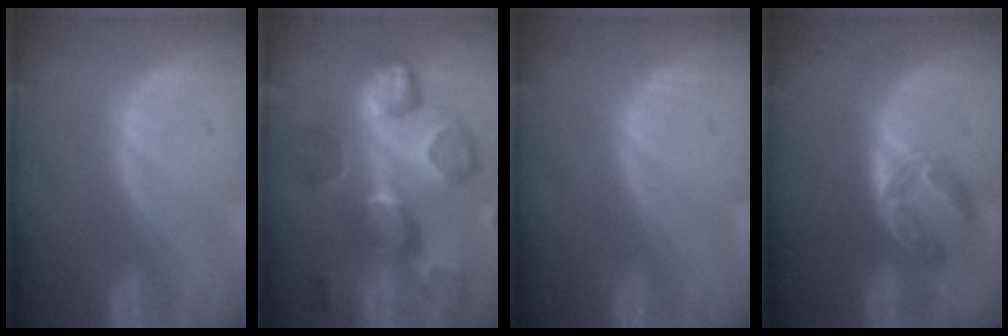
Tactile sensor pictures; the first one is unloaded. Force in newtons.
{"total": 12.7, "press": 11.2, "slide": 6.0}
{"total": 0.0}
{"total": 6.0, "press": 5.0, "slide": 3.3}